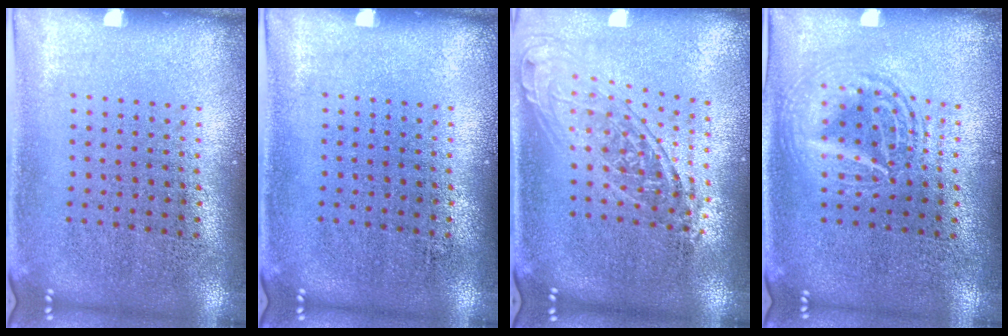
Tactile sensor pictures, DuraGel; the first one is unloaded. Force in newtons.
{"total": 0.0}
{"total": 1.7, "press": 1.3, "slide": 1.0}
{"total": 2.9, "press": 2.9, "slide": 0.4}